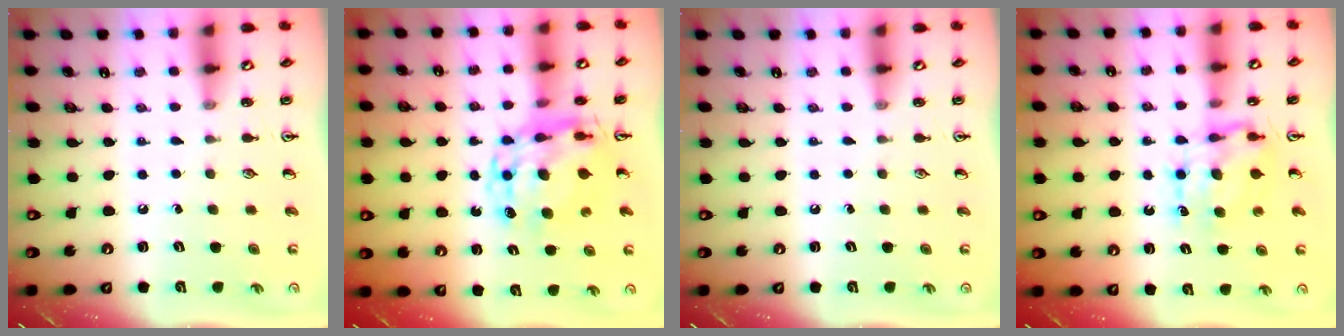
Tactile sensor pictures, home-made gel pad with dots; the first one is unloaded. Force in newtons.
{"total": 11.7, "press": 11.6, "slide": 1.3}
{"total": 0.0}
{"total": 6.7, "press": 6.7, "slide": 0.7}